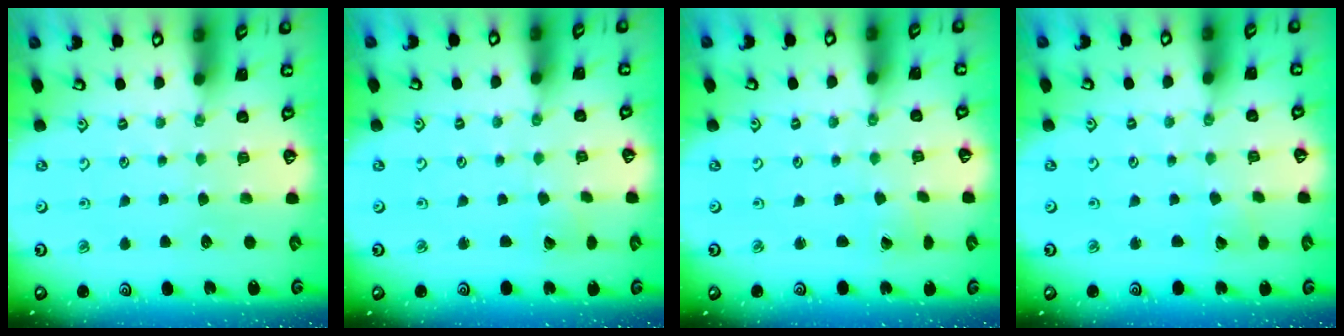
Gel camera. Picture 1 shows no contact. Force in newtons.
{"total": 2.5, "press": 2.5, "slide": 0.3}
{"total": 1.9, "press": 1.9, "slide": 0.2}
{"total": 2.3, "press": 2.3, "slide": 0.3}